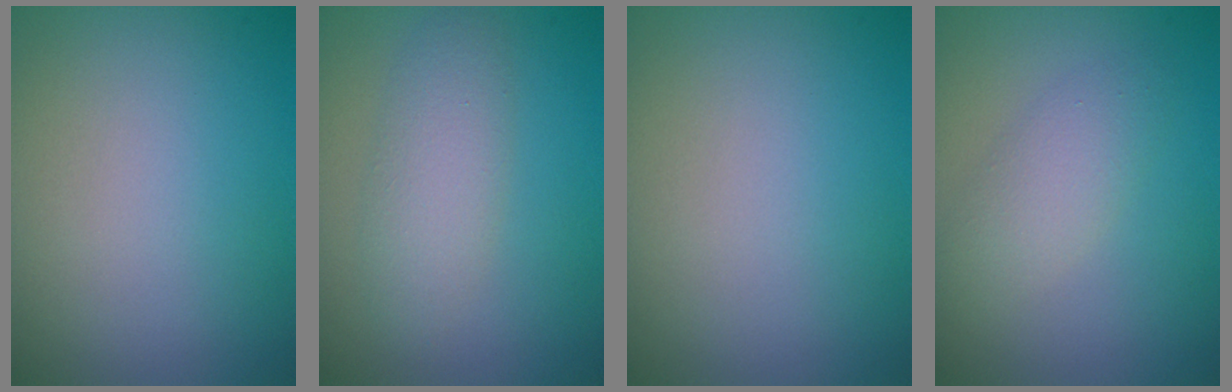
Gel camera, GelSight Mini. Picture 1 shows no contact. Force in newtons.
{"total": 2.0, "press": 1.9, "slide": 0.2}
{"total": 0.0}
{"total": 2.7, "press": 2.7, "slide": 0.2}